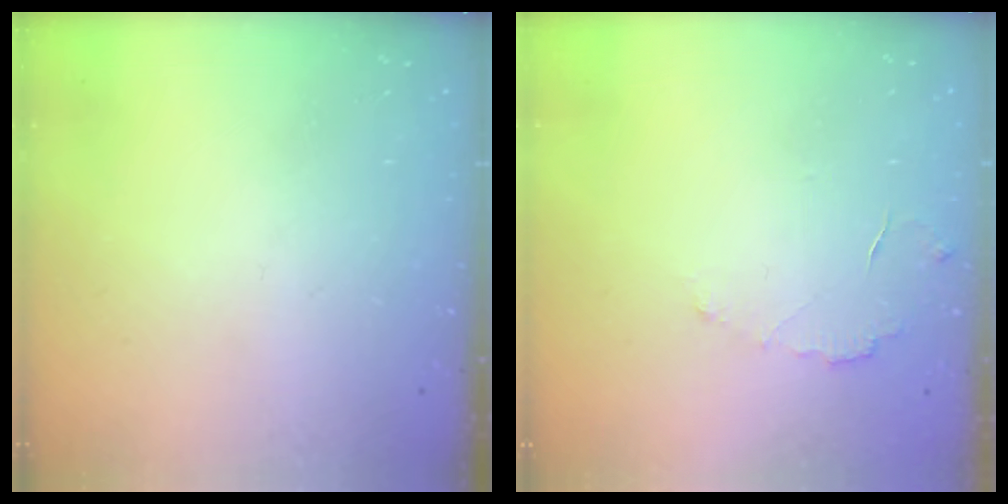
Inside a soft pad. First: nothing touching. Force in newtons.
{"total": 3.8, "press": 3.8, "slide": 0.2}